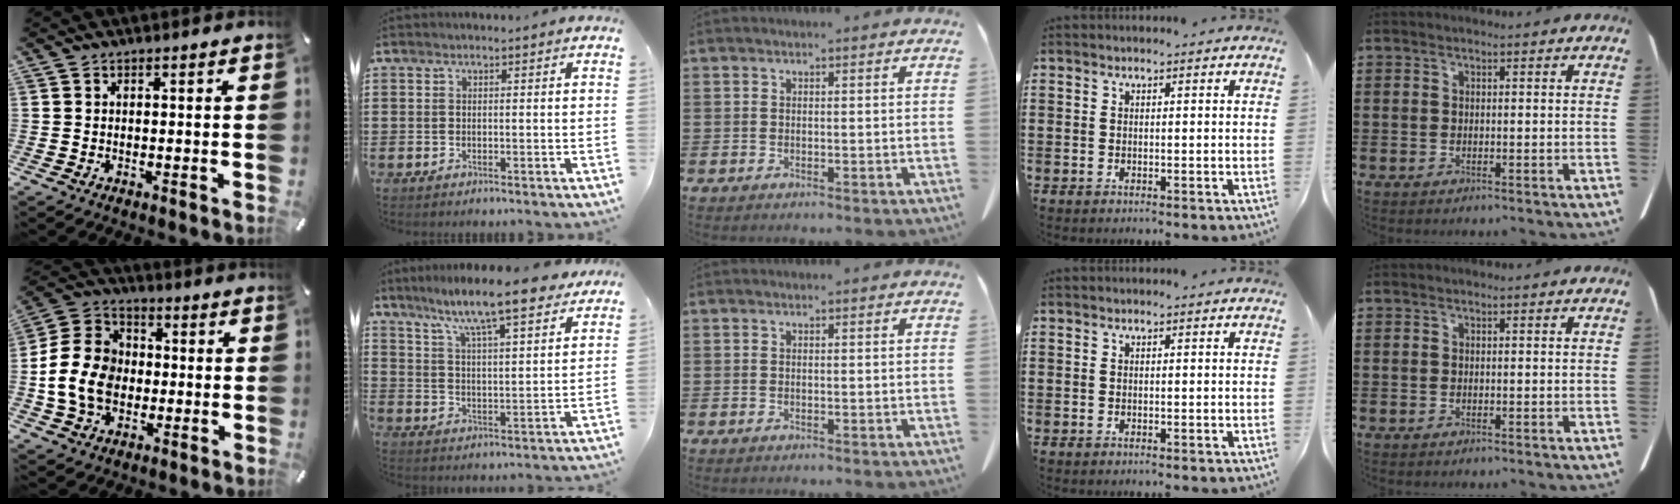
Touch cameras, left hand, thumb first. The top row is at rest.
{"thumb": {"total": 13.1, "force": [-2.4, 11.0, 6.9], "torque": [-0.155, 0.026, -0.043]}, "index": {"total": 9.3, "force": [7.8, 0.3, 4.9], "torque": [-0.117, -0.045, 0.127]}}